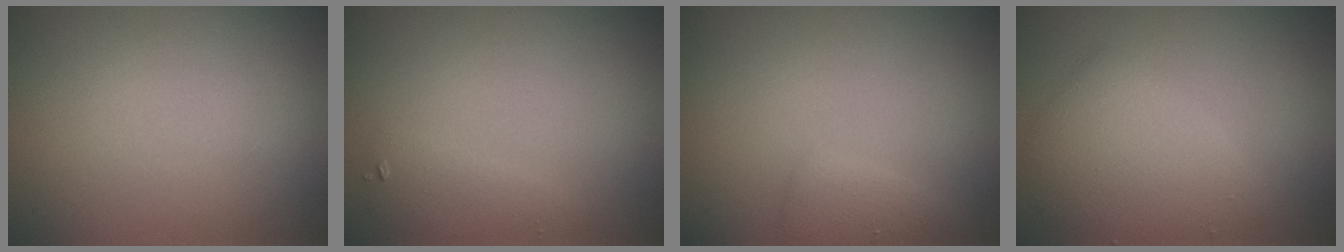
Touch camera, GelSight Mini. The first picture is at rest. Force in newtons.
{"total": 1.4, "press": 1.4, "slide": 0.0}
{"total": 1.9, "press": 1.9, "slide": 0.0}
{"total": 4.1, "press": 4.1, "slide": 0.1}